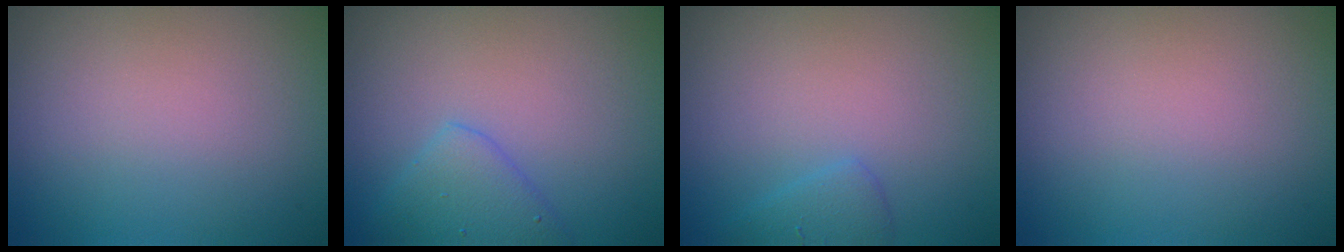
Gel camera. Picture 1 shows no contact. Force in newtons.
{"total": 3.0, "press": 3.0, "slide": 0.1}
{"total": 1.4, "press": 1.4, "slide": 0.1}
{"total": 0.0}